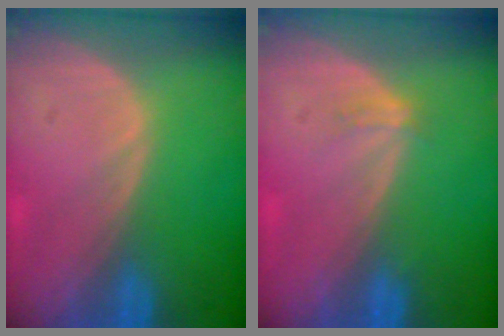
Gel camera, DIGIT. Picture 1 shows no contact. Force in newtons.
{"total": 1.5, "press": 1.1, "slide": 1.0}